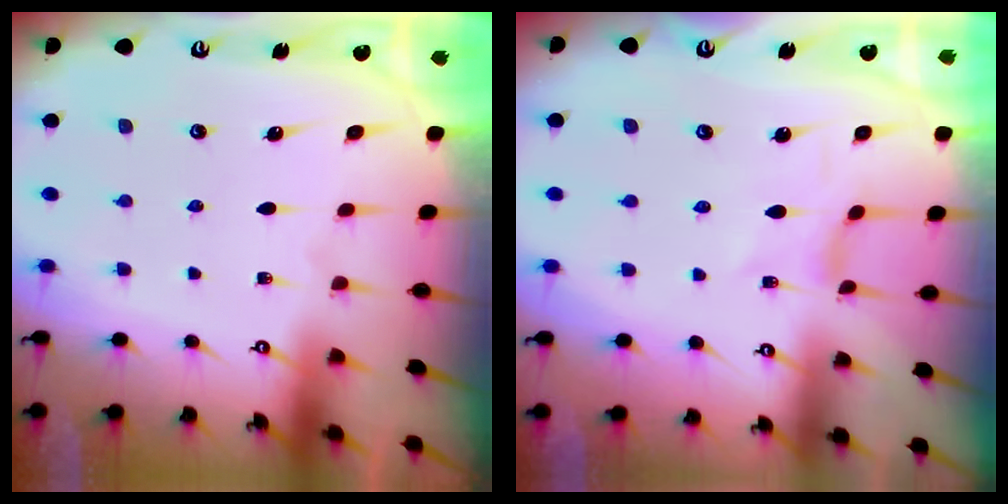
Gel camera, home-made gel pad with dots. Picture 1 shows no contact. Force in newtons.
{"total": 2.0, "press": 2.0, "slide": 0.3}